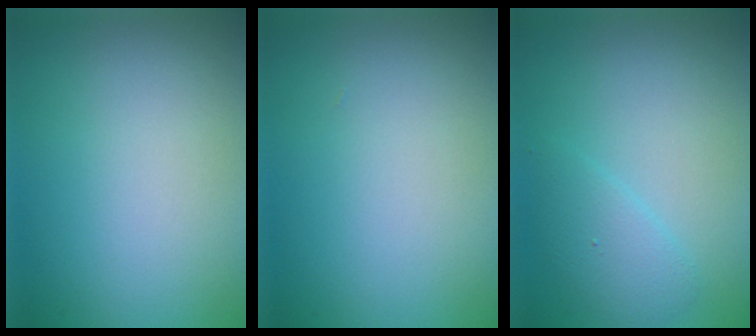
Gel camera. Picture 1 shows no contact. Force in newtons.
{"total": 0.0}
{"total": 2.0, "press": 2.0, "slide": 0.2}